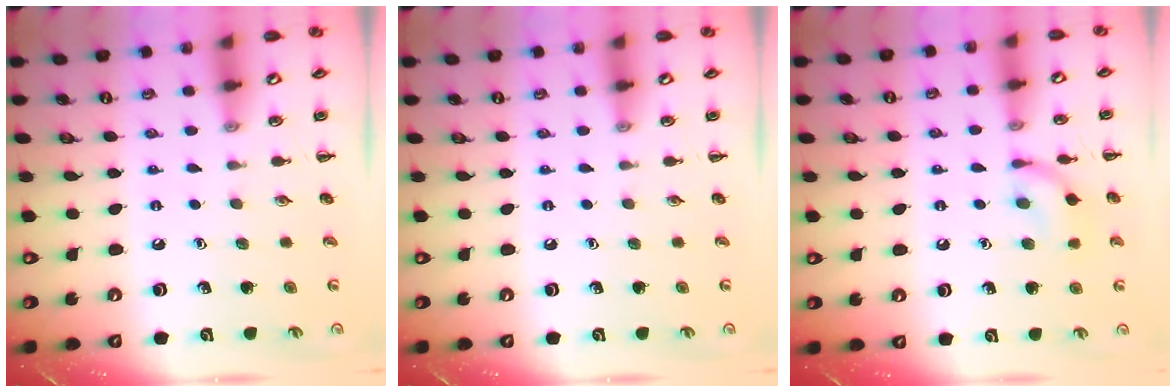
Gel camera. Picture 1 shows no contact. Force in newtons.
{"total": 0.0}
{"total": 9.4, "press": 9.4, "slide": 0.5}